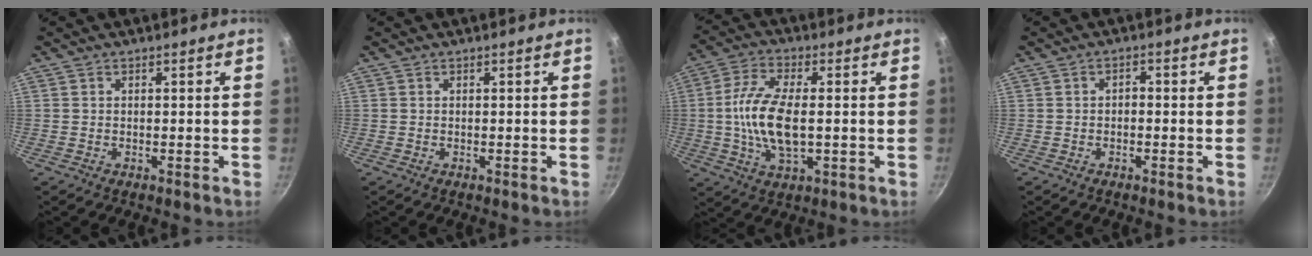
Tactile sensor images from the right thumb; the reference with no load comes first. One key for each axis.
{"total": 0.0}
{"total": 11.9, "fx": -0.4, "fy": 5.1, "fz": 10.7, "tx": -0.220, "ty": 0.007, "tz": -0.015}
{"total": 1.5, "fx": -0.4, "fy": 0.9, "fz": 1.0, "tx": -0.015, "ty": 0.012, "tz": -0.008}